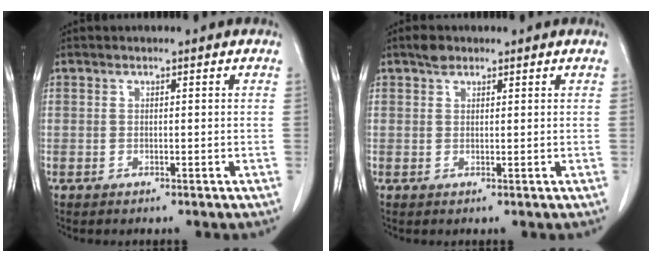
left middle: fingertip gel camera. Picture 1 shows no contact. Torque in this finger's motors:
{"motor_torque": [0.13, -0.09, -0.04, 0.00]}